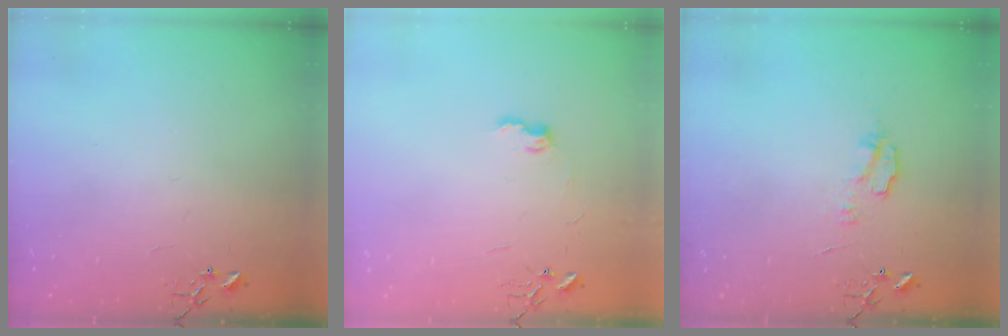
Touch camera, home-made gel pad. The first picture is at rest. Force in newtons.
{"total": 7.6, "press": 7.5, "slide": 0.7}
{"total": 5.1, "press": 5.0, "slide": 0.7}